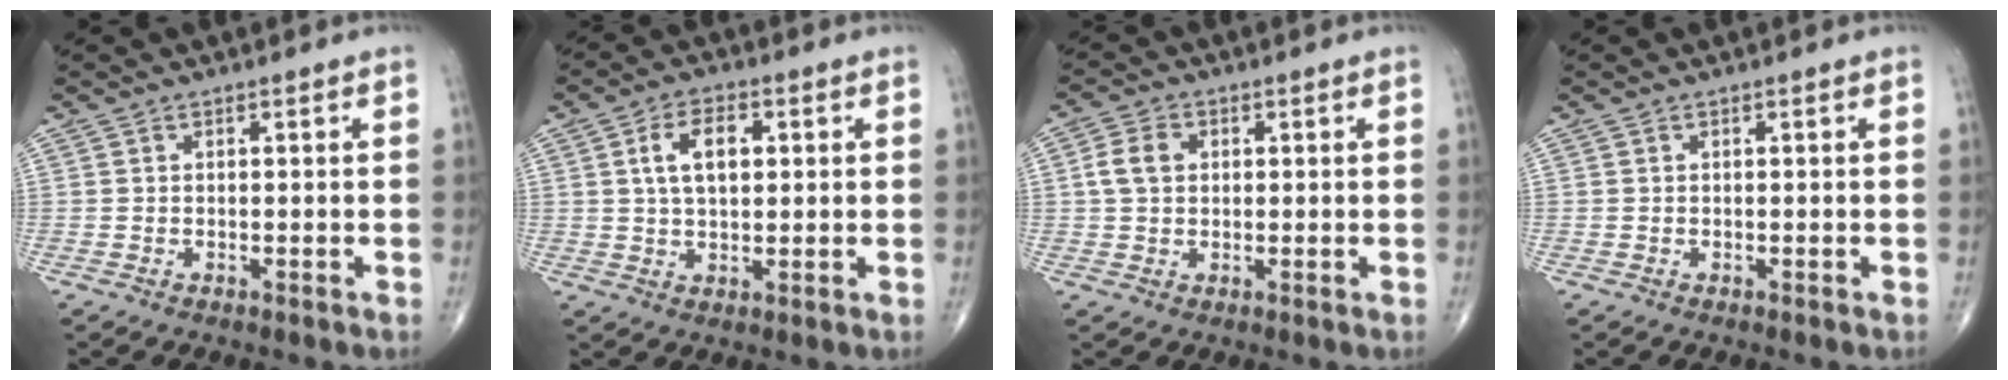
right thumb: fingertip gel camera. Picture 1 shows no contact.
{"total": 7.7, "force": [1.8, 4.4, 6.1], "torque": [-0.099, 0.005, 0.031]}
{"total": 4.9, "force": [0.8, 3.7, 3.1], "torque": [-0.057, 0.008, 0.011]}
{"total": 0.0}